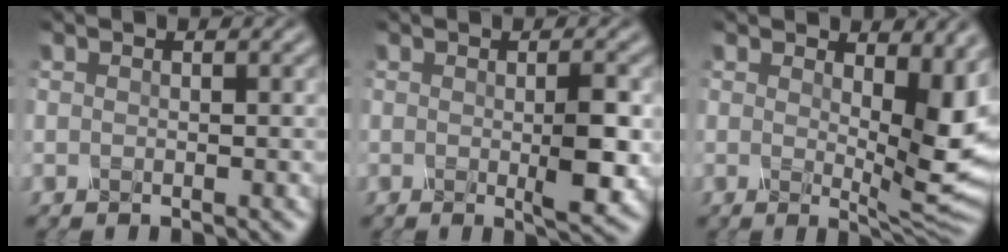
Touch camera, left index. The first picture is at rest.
{"total": 3.4, "force": [-0.4, 0.5, 3.3], "torque": [-0.065, -0.003, -0.002]}
{"total": 10.2, "force": [0.9, 4.5, 9.2], "torque": [-0.132, -0.002, 0.024]}